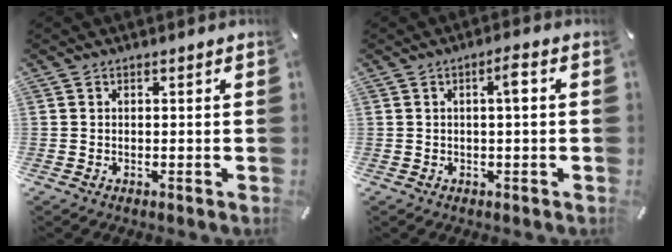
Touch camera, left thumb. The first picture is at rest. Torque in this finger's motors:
{"motor_torque": [0.43, 0.95, 0.06, -0.31, 0.14]}